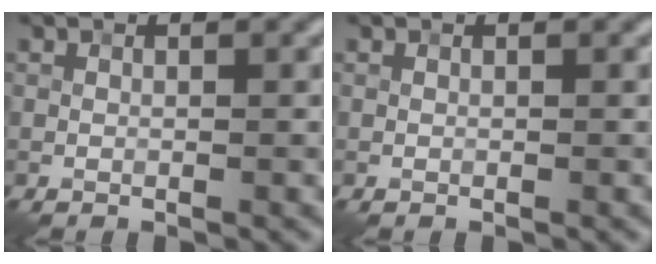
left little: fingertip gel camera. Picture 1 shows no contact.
{"total": 0.0}